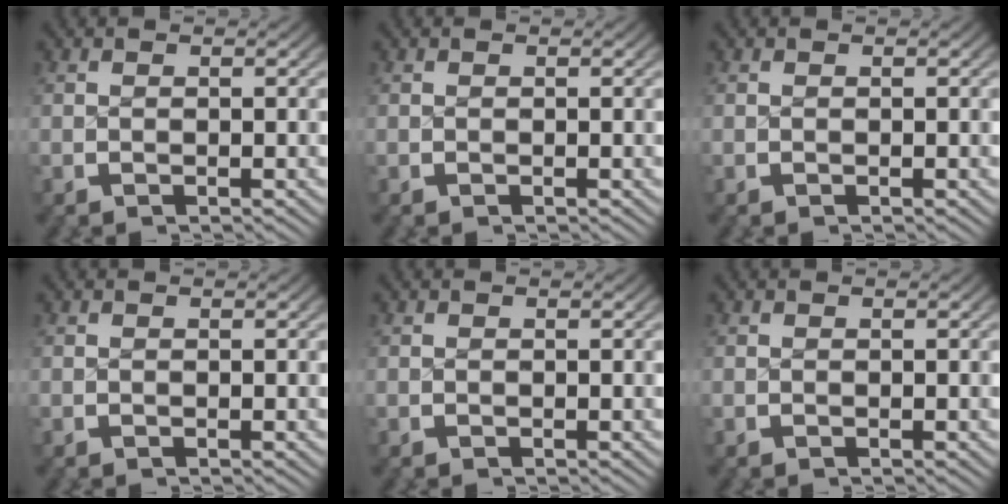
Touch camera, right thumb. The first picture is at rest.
{"total": 0.0}
{"total": 0.0}
{"total": 0.0}
{"total": 0.0}
{"total": 0.0}